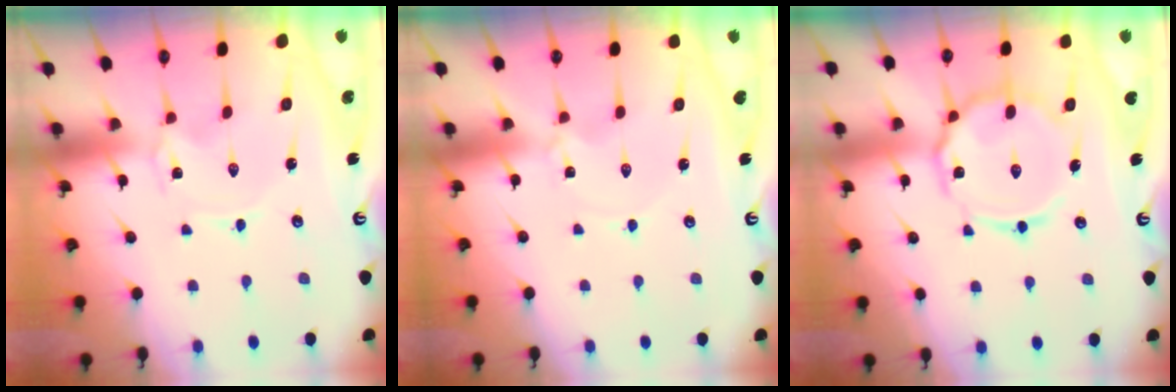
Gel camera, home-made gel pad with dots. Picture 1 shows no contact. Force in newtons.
{"total": 1.2, "press": 1.1, "slide": 0.3}
{"total": 13.6, "press": 13.6, "slide": 1.1}